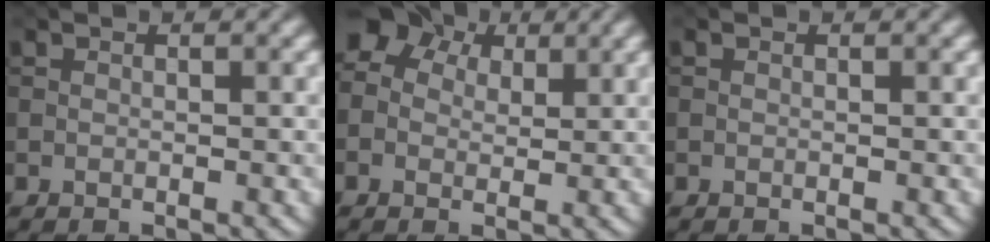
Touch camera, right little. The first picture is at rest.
{"total": 5.5, "force": [2.3, 4.1, 2.9], "torque": [-0.049, 0.019, 0.013]}
{"total": 0.0}